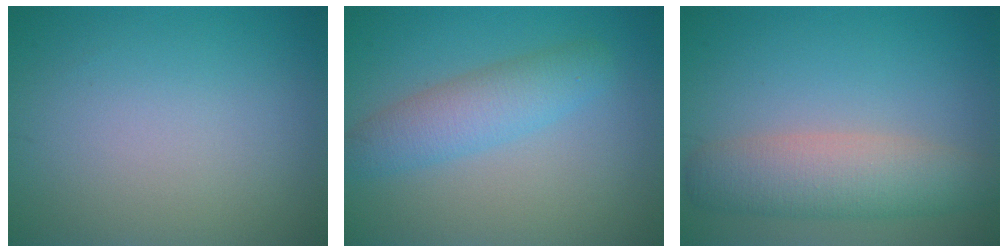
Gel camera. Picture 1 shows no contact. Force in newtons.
{"total": 3.8, "press": 3.8, "slide": 0.1}
{"total": 5.2, "press": 5.2, "slide": 0.4}